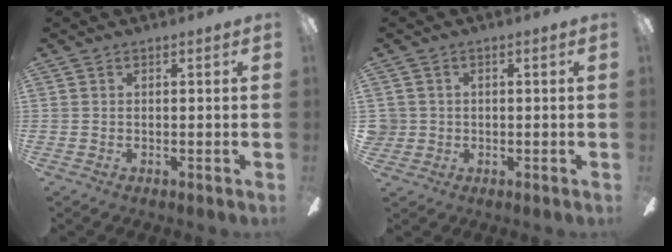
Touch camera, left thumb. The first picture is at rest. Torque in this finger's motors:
{"motor_torque": [-0.29, 0.09, -0.31, 0.16, 0.01]}